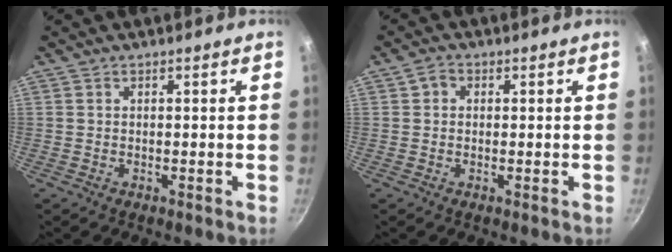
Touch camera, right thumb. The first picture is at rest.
{"total": 1.9, "force": [0.4, 1.7, 0.8], "torque": [-0.009, 0.002, 0.002]}